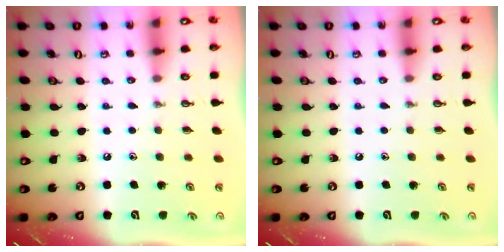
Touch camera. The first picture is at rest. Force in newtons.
{"total": 0.0}